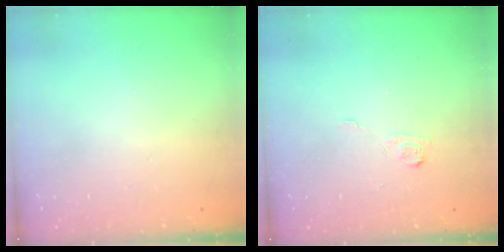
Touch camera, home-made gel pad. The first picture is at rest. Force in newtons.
{"total": 3.9, "press": 3.9, "slide": 0.6}